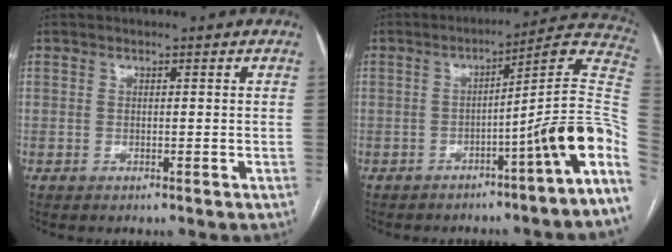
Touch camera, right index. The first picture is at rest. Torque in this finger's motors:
{"motor_torque": [1.31, -0.84, 0.45, 0.13]}